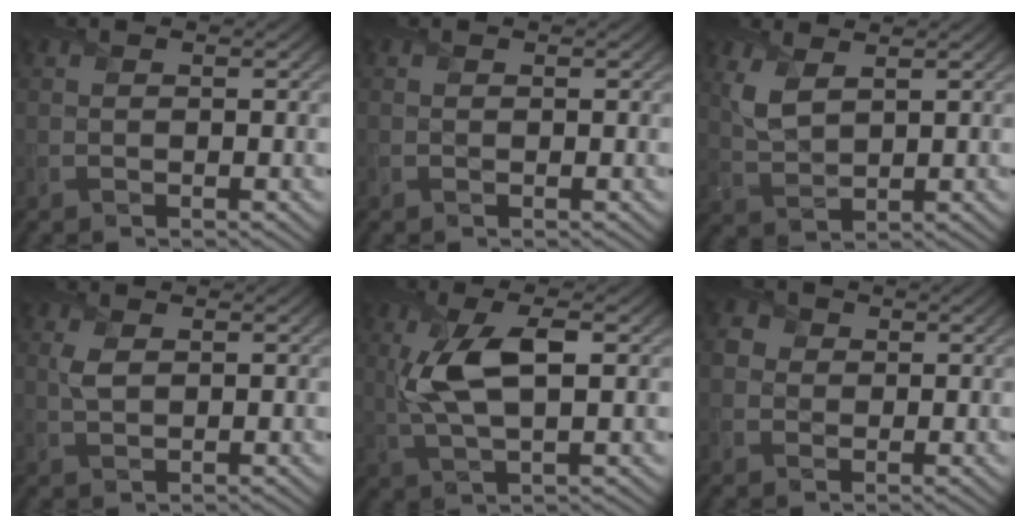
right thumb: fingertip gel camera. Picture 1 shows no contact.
{"total": 0.0}
{"total": 4.1, "force": [2.2, 1.9, 2.8], "torque": [-0.080, -0.003, 0.050]}
{"total": 1.7, "force": [0.7, 0.9, 1.3], "torque": [-0.035, -0.002, 0.016]}
{"total": 8.0, "force": [1.3, 2.8, 7.4], "torque": [-0.165, 0.002, 0.024]}
{"total": 2.0, "force": [0.2, 2.0, 0.2], "torque": [-0.007, 0.000, 0.003]}